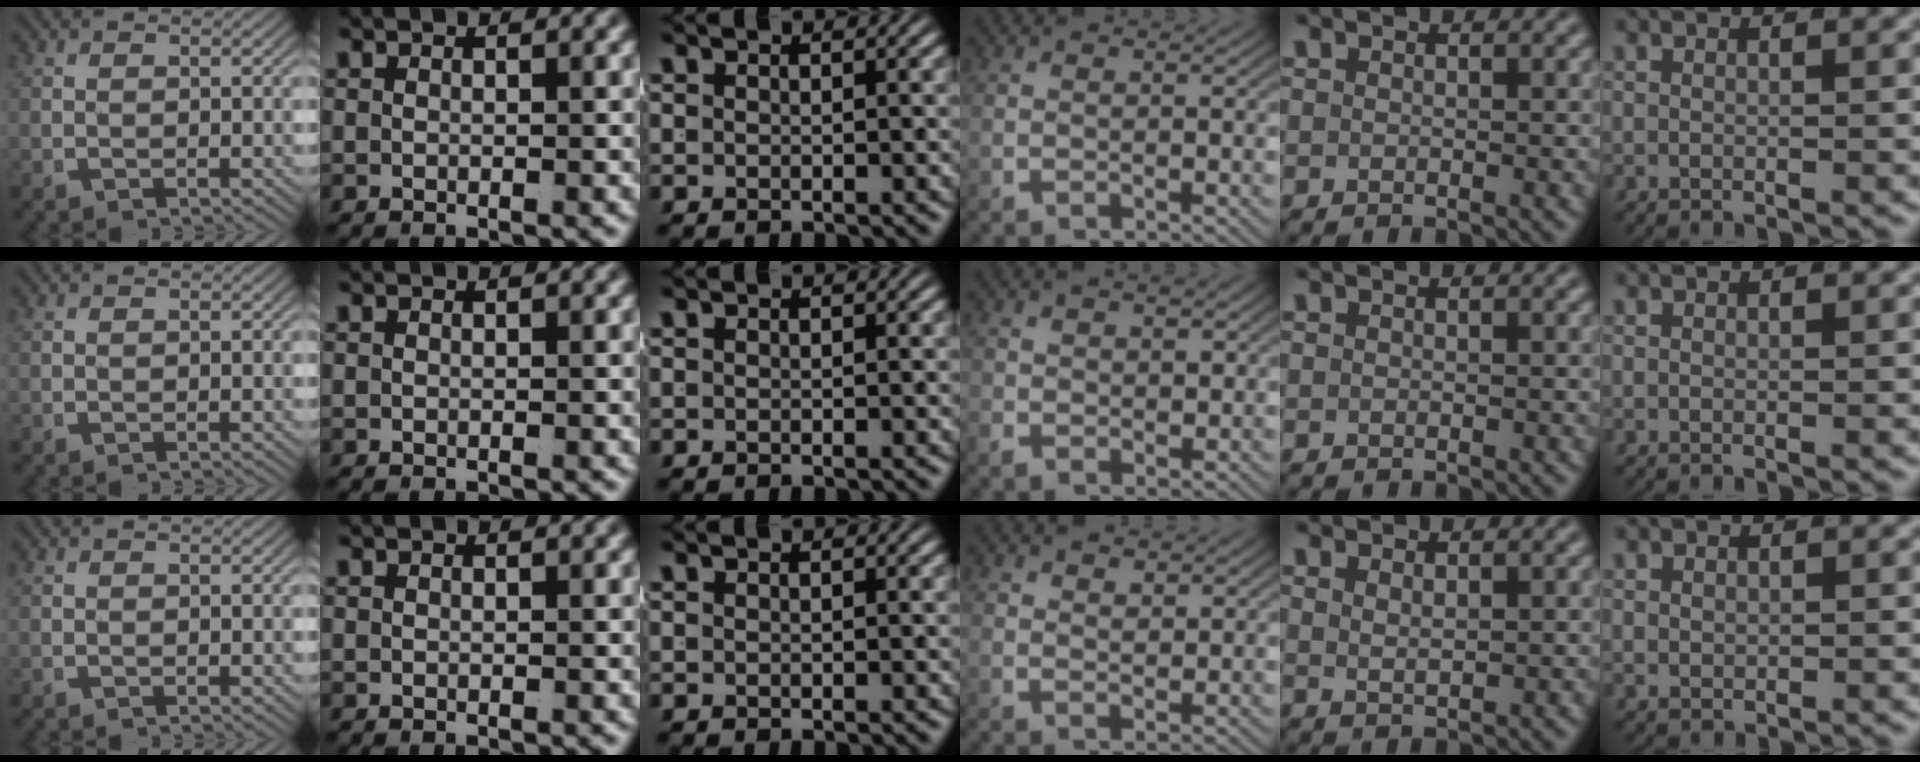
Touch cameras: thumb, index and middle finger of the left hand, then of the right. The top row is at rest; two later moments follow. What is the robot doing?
{"motion": "lift_and_place", "object": "shorts"}